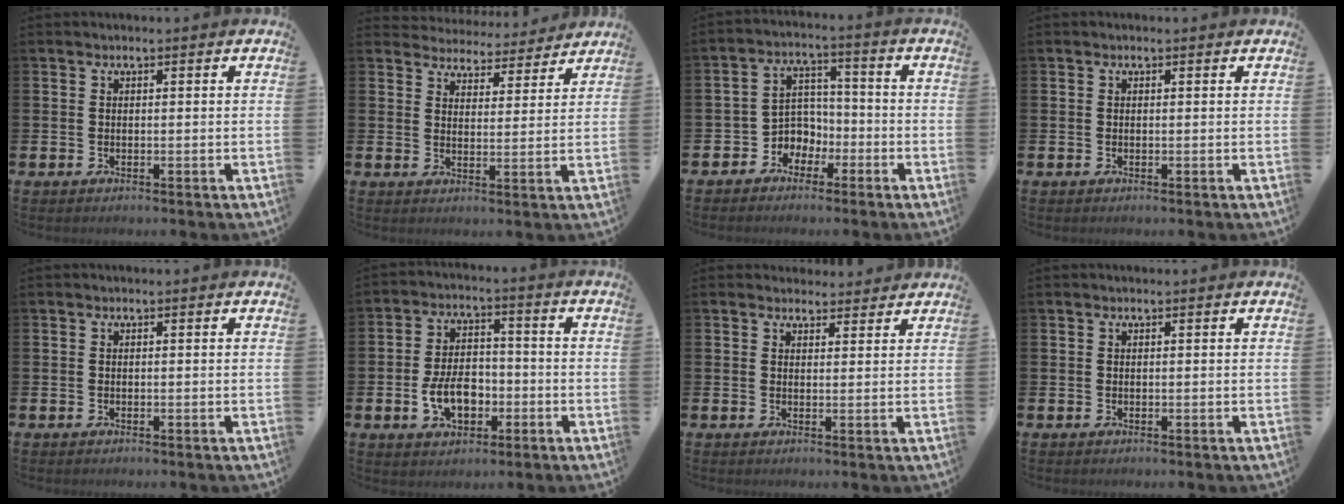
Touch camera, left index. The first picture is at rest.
{"total": 4.8, "force": [4.7, 1.0, -0.2], "torque": [-0.009, -0.043, 0.081]}
{"total": 4.2, "force": [-2.0, 3.7, 0.4], "torque": [-0.030, 0.004, -0.046]}
{"total": 0.0}
{"total": 0.0}
{"total": 6.6, "force": [-2.1, 4.3, 4.6], "torque": [-0.078, 0.010, -0.041]}
{"total": 2.5, "force": [2.3, 0.7, -0.1], "torque": [0.005, -0.010, 0.042]}
{"total": 0.0}